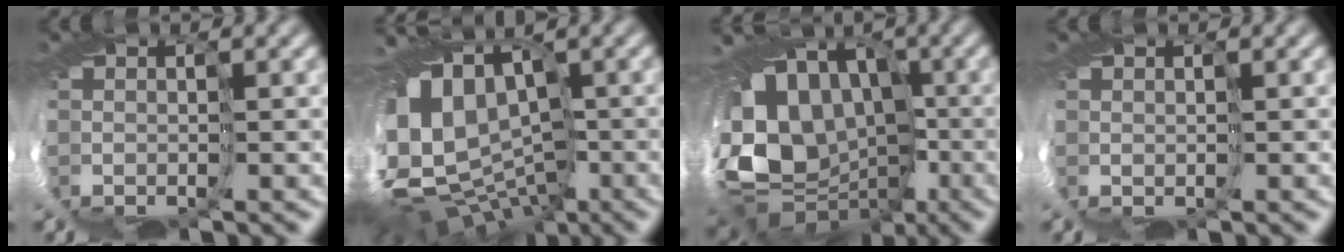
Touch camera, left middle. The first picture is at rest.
{"total": 10.5, "force": [-2.3, 7.4, 7.0], "torque": [-0.136, -0.015, -0.005]}
{"total": 11.8, "force": [-0.7, 10.1, 6.2], "torque": [-0.131, -0.013, -0.006]}
{"total": 0.9, "force": [0.6, 0.5, 0.3], "torque": [-0.010, 0.009, 0.011]}